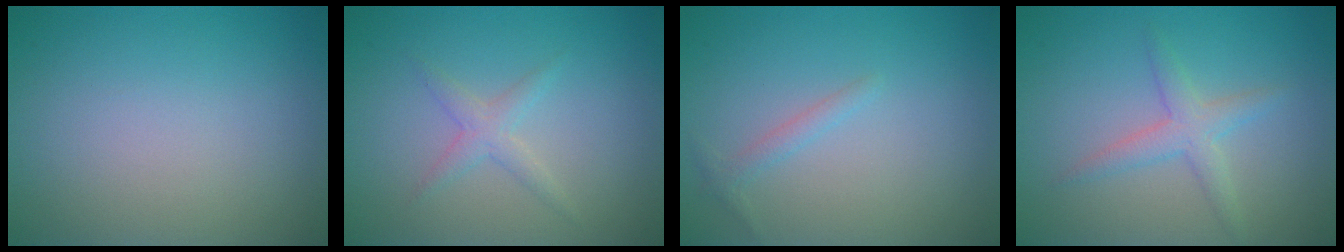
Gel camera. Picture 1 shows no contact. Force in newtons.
{"total": 1.6, "press": 1.6, "slide": 0.0}
{"total": 1.1, "press": 1.1, "slide": 0.1}
{"total": 2.4, "press": 2.4, "slide": 0.0}